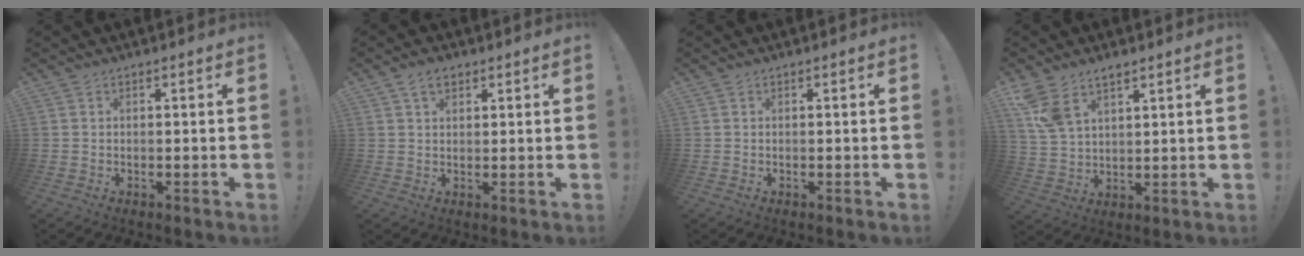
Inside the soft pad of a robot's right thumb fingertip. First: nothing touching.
{"total": 4.1, "force": [2.2, 2.5, 2.3], "torque": [-0.042, -0.001, 0.042]}
{"total": 0.0}
{"total": 7.7, "force": [5.2, 3.9, 4.1], "torque": [-0.089, -0.020, 0.100]}